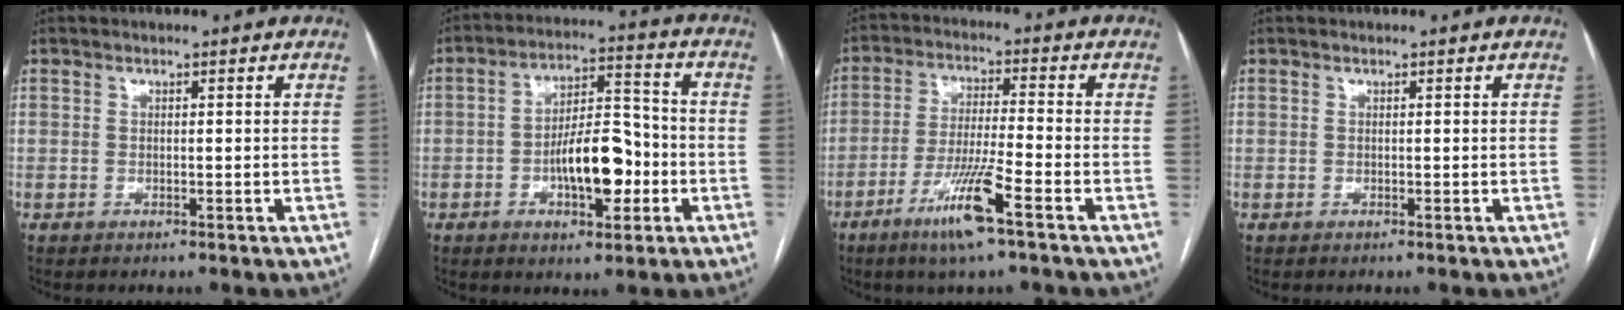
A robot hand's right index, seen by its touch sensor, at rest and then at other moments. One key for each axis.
{"total": 10.9, "fx": -3.1, "fy": 4.1, "fz": 9.7, "tx": -0.166, "ty": 0.018, "tz": -0.047}
{"total": 9.7, "fx": -5.4, "fy": -0.3, "fz": 8.1, "tx": -0.159, "ty": -0.017, "tz": -0.101}
{"total": 0.0}